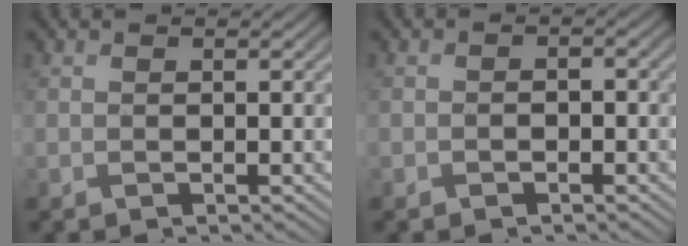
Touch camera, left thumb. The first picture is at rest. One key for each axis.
{"total": 1.1, "fx": -0.6, "fy": 0.8, "fz": 0.4, "tx": -0.005, "ty": 0.001, "tz": -0.013}